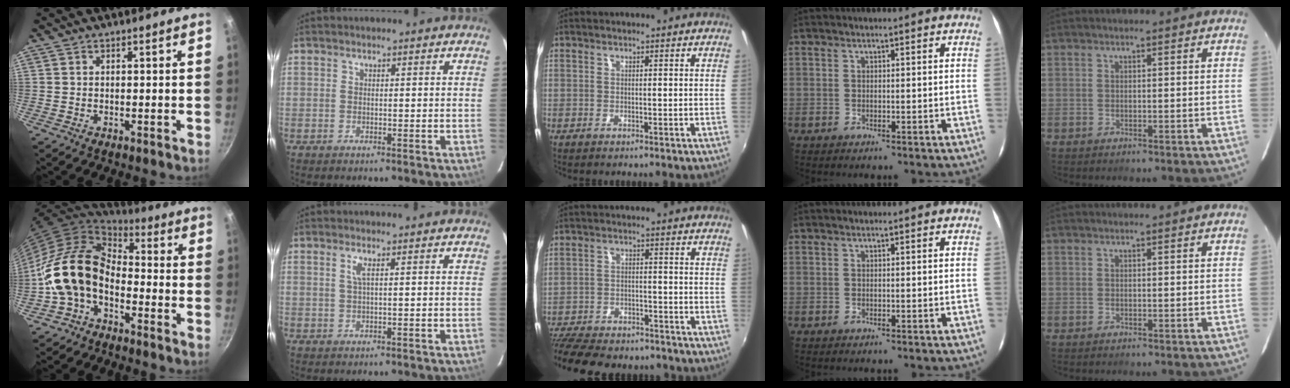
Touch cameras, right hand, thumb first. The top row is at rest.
{"thumb": {"total": 14.8, "force": [-4.6, 10.1, 9.7], "torque": [-0.161, 0.060, -0.109]}, "index": {"total": 1.5, "force": [0.4, -0.2, 1.4], "torque": [-0.030, 0.000, 0.007]}, "middle": {"total": 19.2, "force": [-16.0, 6.8, 8.1], "torque": [-0.189, -0.019, -0.237]}}